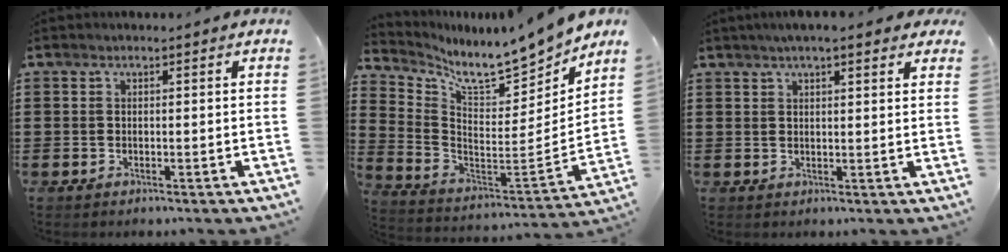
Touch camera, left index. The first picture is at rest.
{"total": 8.7, "force": [8.2, 0.8, 2.8], "torque": [-0.074, -0.082, 0.134]}
{"total": 3.6, "force": [2.7, 0.5, 2.3], "torque": [-0.051, 0.007, 0.048]}